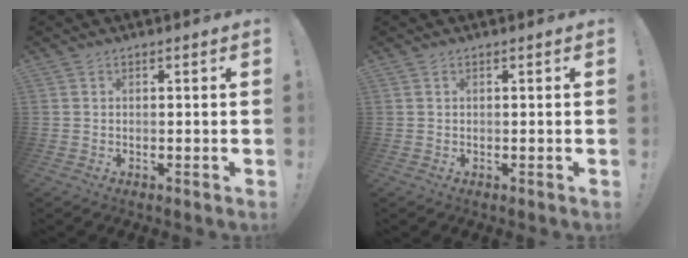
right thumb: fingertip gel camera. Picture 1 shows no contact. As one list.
[{"total": 0.0}]